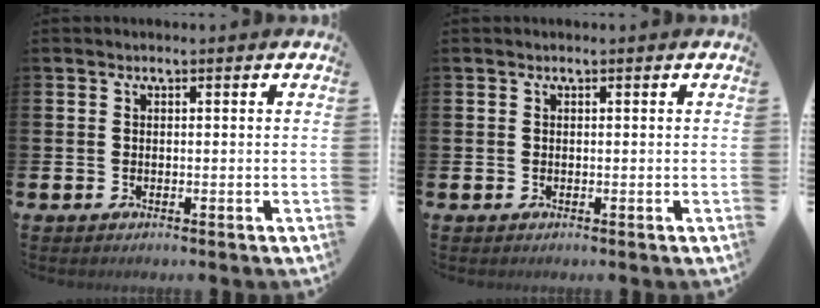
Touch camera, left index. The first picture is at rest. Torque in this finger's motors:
{"motor_torque": [0.09, -0.20, 0.05, 0.02]}